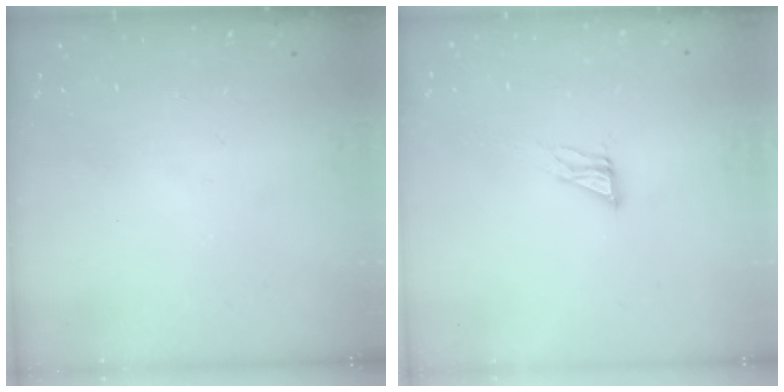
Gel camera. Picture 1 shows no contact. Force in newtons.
{"total": 6.9, "press": 6.8, "slide": 0.5}